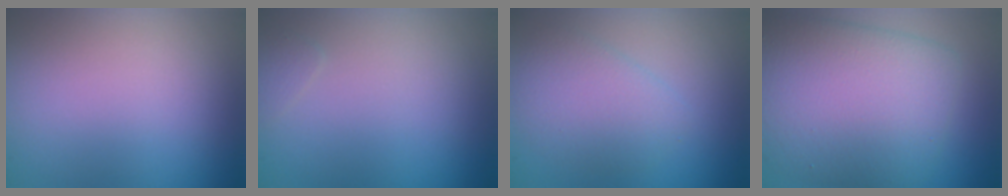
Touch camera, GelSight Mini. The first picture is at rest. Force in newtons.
{"total": 0.6, "press": 0.6, "slide": 0.0}
{"total": 3.4, "press": 3.4, "slide": 0.1}
{"total": 9.0, "press": 9.0, "slide": 0.0}